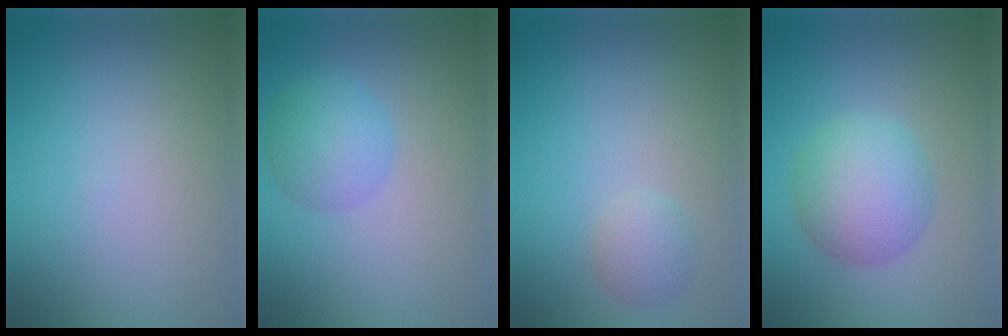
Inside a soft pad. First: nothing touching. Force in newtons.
{"total": 3.5, "press": 3.5, "slide": 0.1}
{"total": 1.8, "press": 1.8, "slide": 0.0}
{"total": 5.5, "press": 5.5, "slide": 0.2}